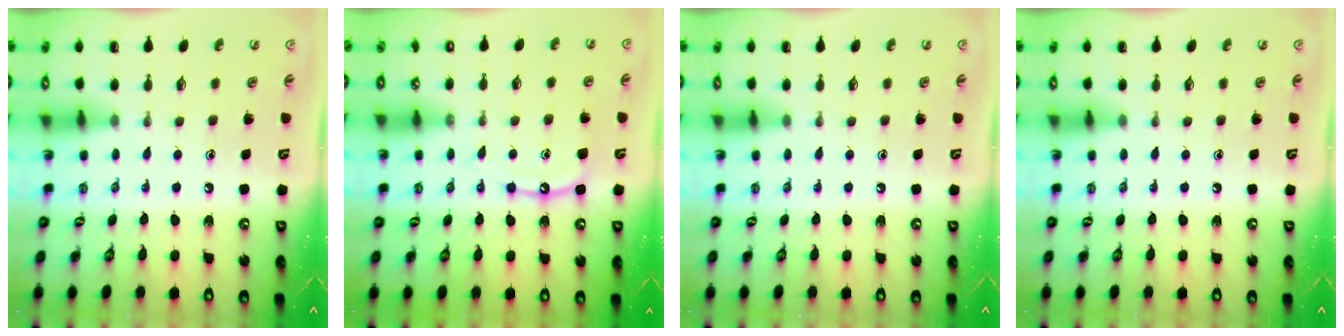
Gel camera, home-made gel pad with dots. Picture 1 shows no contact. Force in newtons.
{"total": 9.2, "press": 9.2, "slide": 0.8}
{"total": 0.0}
{"total": 0.0}